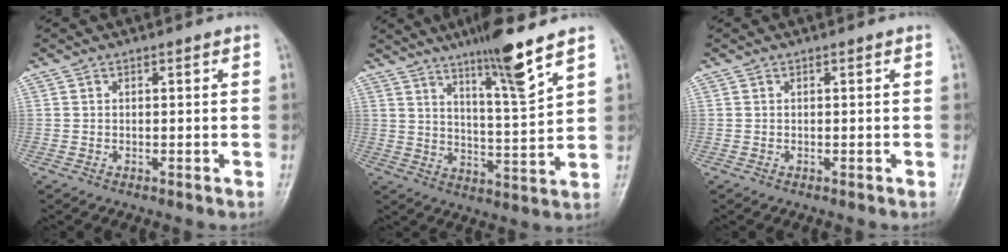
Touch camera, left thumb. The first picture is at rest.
{"total": 11.6, "force": [7.9, 0.7, 8.5], "torque": [-0.138, -0.055, 0.135]}
{"total": 0.0}